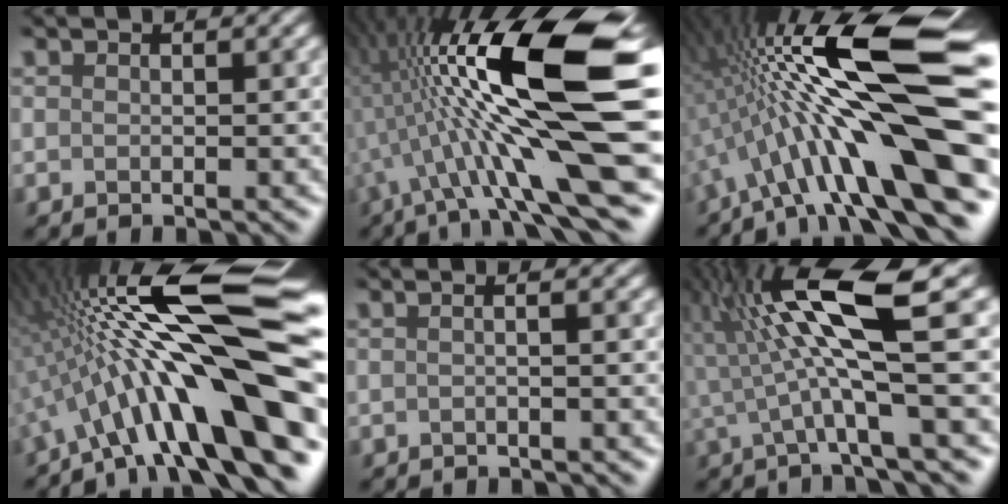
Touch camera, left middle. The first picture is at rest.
{"total": 14.6, "force": [0.3, 3.6, 14.1], "torque": [-0.247, 0.016, 0.009]}
{"total": 15.5, "force": [-0.7, 2.9, 15.2], "torque": [-0.249, 0.033, -0.006]}
{"total": 15.3, "force": [-2.5, 2.8, 14.8], "torque": [-0.224, 0.037, -0.035]}
{"total": 1.6, "force": [0.3, 0.7, 1.4], "torque": [-0.005, 0.001, -0.017]}
{"total": 9.1, "force": [1.6, 1.4, 8.9], "torque": [-0.163, 0.016, 0.036]}